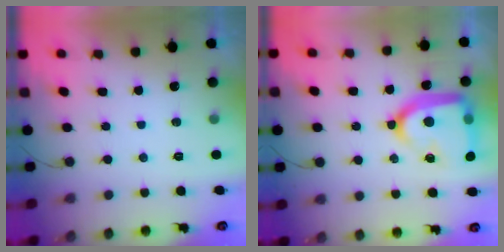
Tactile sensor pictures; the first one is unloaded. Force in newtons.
{"total": 22.5, "press": 22.4, "slide": 2.0}